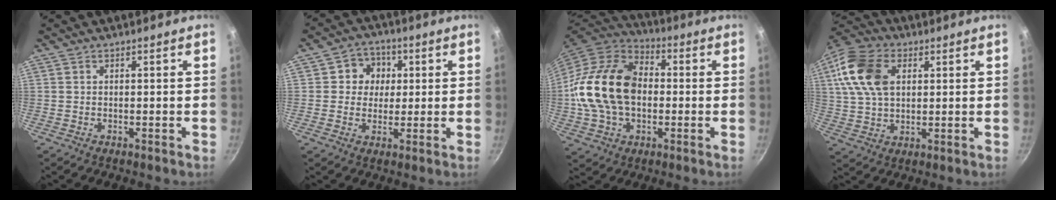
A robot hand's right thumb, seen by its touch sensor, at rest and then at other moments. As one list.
[{"total": 6.5, "force": [1.2, 6.1, 2.0], "torque": [0.011, 0.004, 0.009]}, {"total": 21.2, "force": [-0.3, 14.9, 15.0], "torque": [-0.263, 0.033, -0.012]}, {"total": 14.4, "force": [3.9, 9.5, 10.1], "torque": [-0.185, 0.008, 0.065]}]